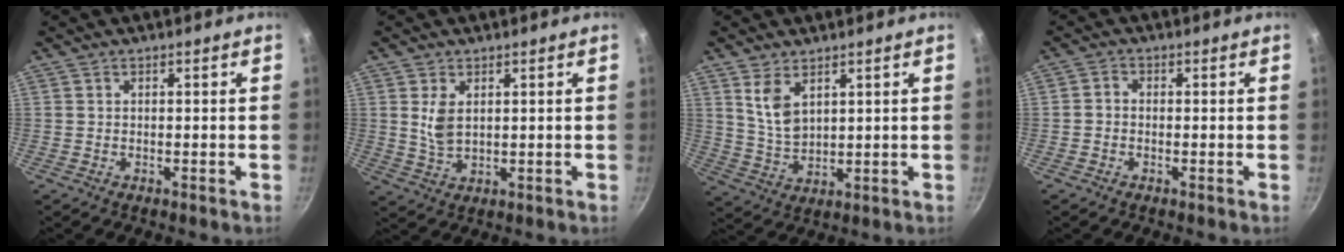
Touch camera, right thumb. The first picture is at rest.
{"total": 4.6, "force": [1.3, 2.6, 3.6], "torque": [-0.067, -0.013, 0.031]}
{"total": 6.6, "force": [3.3, 3.5, 4.4], "torque": [-0.076, -0.030, 0.073]}
{"total": 1.6, "force": [-0.6, 1.3, 0.8], "torque": [-0.014, 0.010, -0.016]}